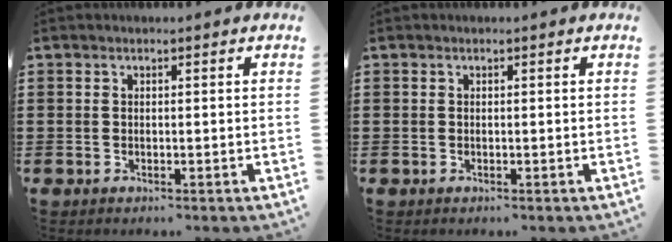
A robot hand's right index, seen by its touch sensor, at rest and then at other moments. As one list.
[{"total": 0.0}]